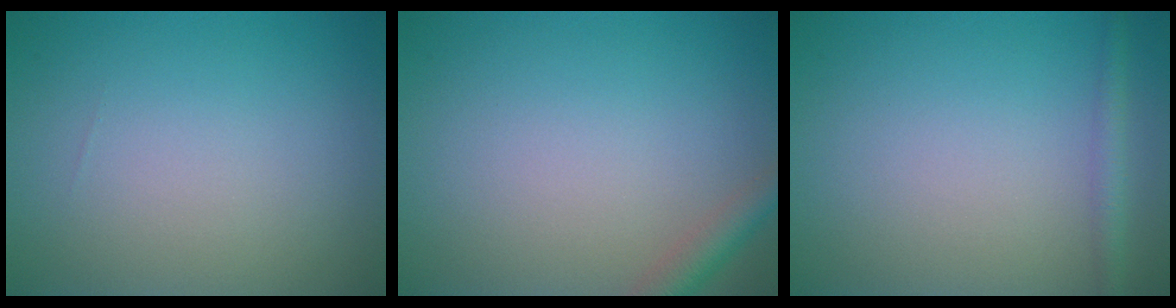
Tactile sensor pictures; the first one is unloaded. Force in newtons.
{"total": 2.2, "press": 2.2, "slide": 0.2}
{"total": 1.6, "press": 1.6, "slide": 0.1}